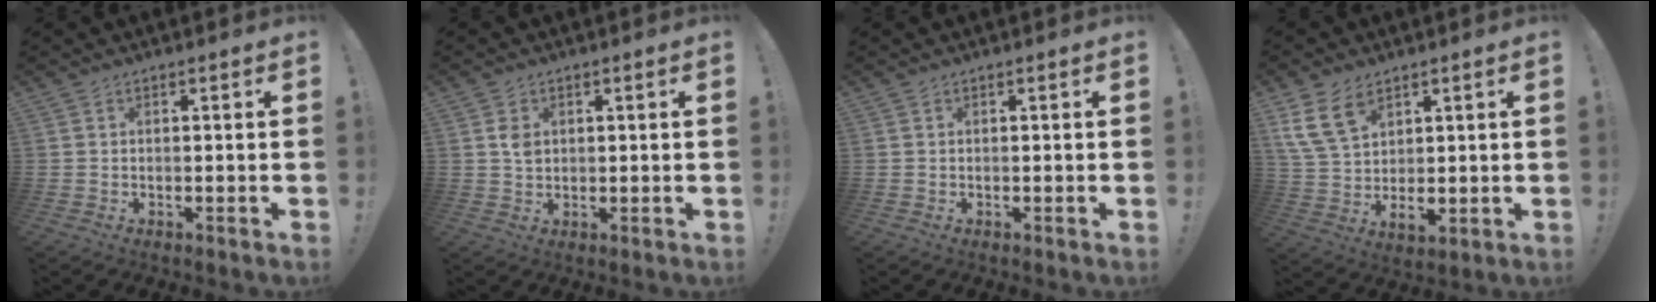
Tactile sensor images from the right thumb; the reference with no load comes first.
{"total": 3.2, "force": [0.8, 2.3, 2.0], "torque": [-0.019, -0.003, 0.012]}
{"total": 0.0}
{"total": 11.0, "force": [5.1, 7.1, 6.7], "torque": [-0.127, -0.027, 0.103]}